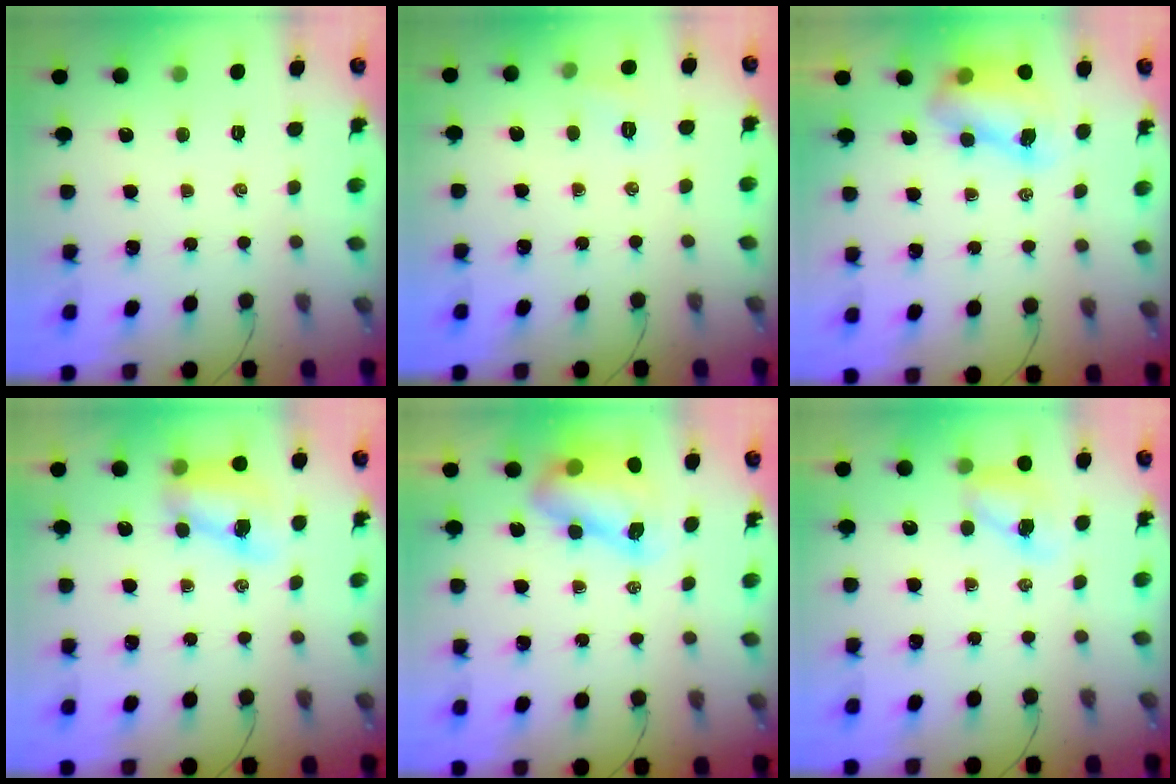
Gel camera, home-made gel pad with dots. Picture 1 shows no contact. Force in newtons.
{"total": 5.1, "press": 4.9, "slide": 1.4}
{"total": 8.1, "press": 7.9, "slide": 1.3}
{"total": 8.3, "press": 8.2, "slide": 1.1}
{"total": 8.5, "press": 8.2, "slide": 2.1}
{"total": 5.8, "press": 5.8, "slide": 0.4}